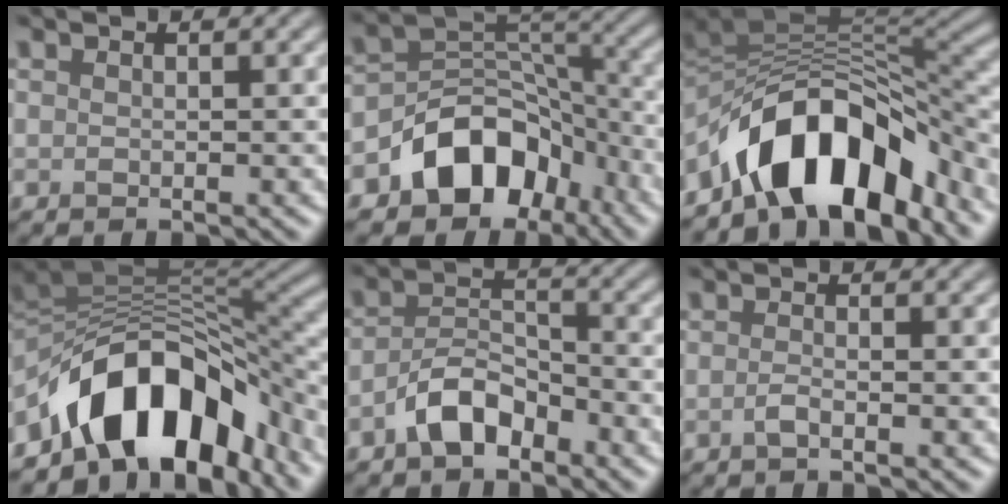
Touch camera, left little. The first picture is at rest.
{"total": 8.0, "force": [-4.4, 5.6, 3.6], "torque": [-0.030, 0.001, -0.084]}
{"total": 12.0, "force": [-7.1, 5.7, 7.8], "torque": [-0.104, 0.005, -0.127]}
{"total": 12.9, "force": [-6.9, 7.0, 8.3], "torque": [-0.118, 0.011, -0.124]}
{"total": 4.1, "force": [-2.6, 1.9, 2.4], "torque": [-0.041, 0.012, -0.055]}
{"total": 1.0, "force": [-0.5, 0.3, 0.9], "torque": [-0.017, 0.001, -0.012]}